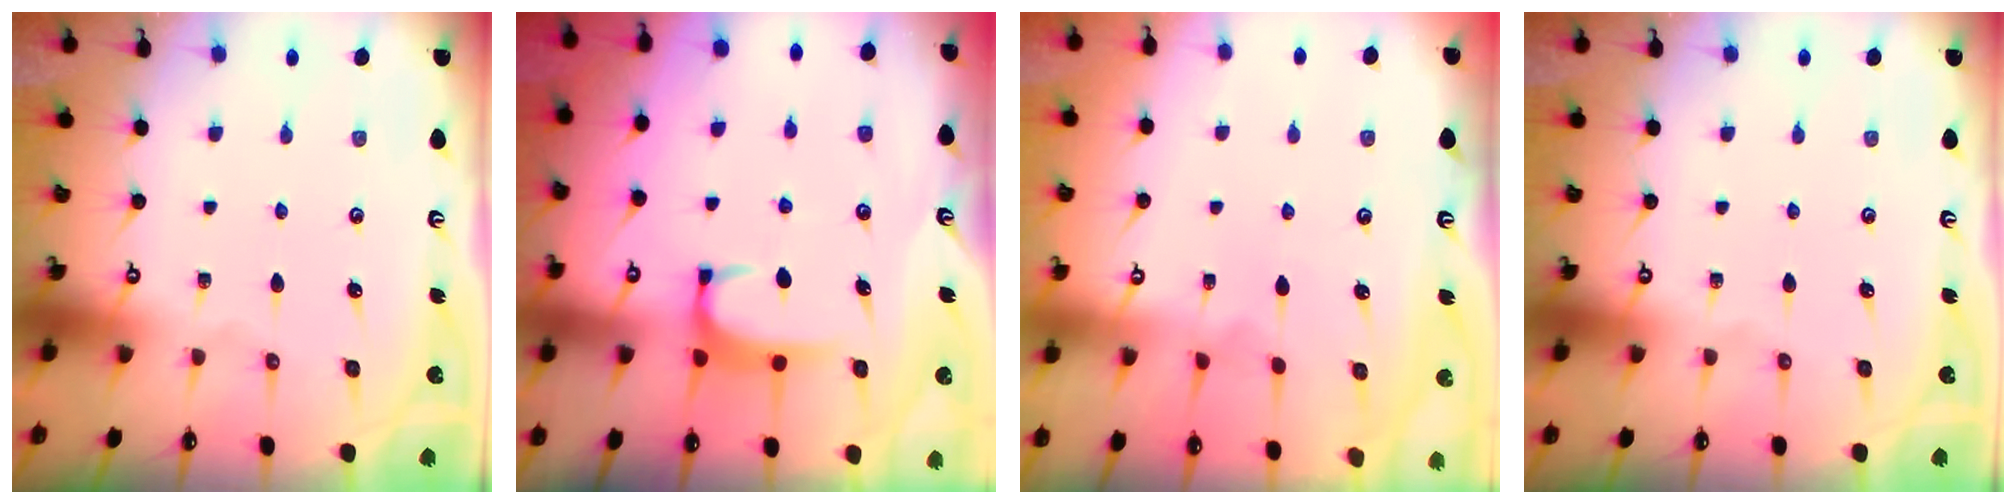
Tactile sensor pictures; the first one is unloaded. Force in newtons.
{"total": 2.0, "press": 1.9, "slide": 0.5}
{"total": 4.7, "press": 4.7, "slide": 0.1}
{"total": 0.0}